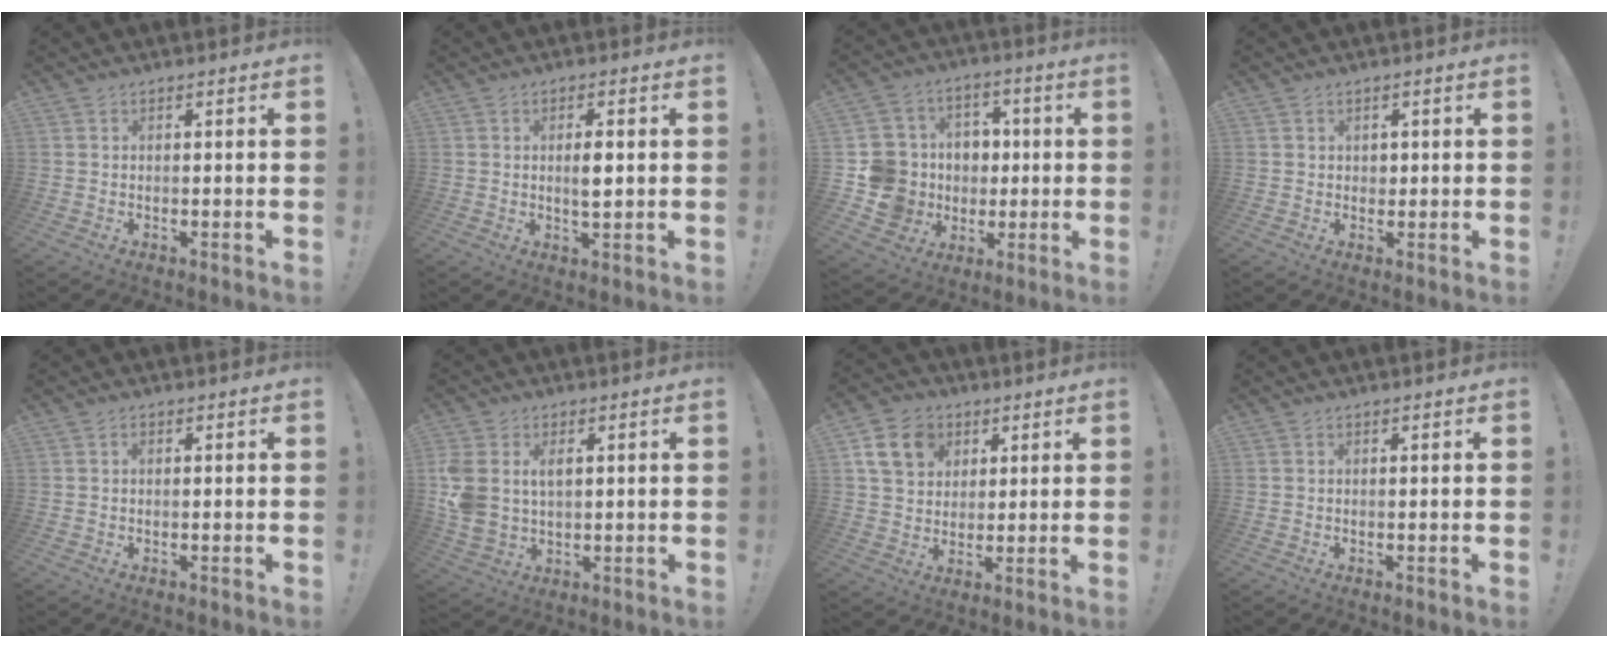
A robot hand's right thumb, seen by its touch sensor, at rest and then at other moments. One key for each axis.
{"total": 4.0, "fx": 0.2, "fy": 1.5, "fz": 3.7, "tx": -0.052, "ty": -0.005, "tz": 0.000}
{"total": 15.5, "fx": -1.6, "fy": 14.8, "fz": 4.2, "tx": -0.076, "ty": 0.015, "tz": 0.006}
{"total": 1.6, "fx": 0.4, "fy": 1.5, "fz": 0.2, "tx": 0.010, "ty": -0.003, "tz": 0.004}
{"total": 0.6, "fx": -0.2, "fy": 0.4, "fz": 0.4, "tx": -0.003, "ty": 0.003, "tz": -0.005}
{"total": 8.3, "fx": 2.5, "fy": 6.2, "fz": 4.9, "tx": -0.092, "ty": -0.006, "tz": 0.050}
{"total": 12.0, "fx": 5.1, "fy": 9.5, "fz": 5.4, "tx": -0.080, "ty": -0.015, "tz": 0.103}
{"total": 0.0}